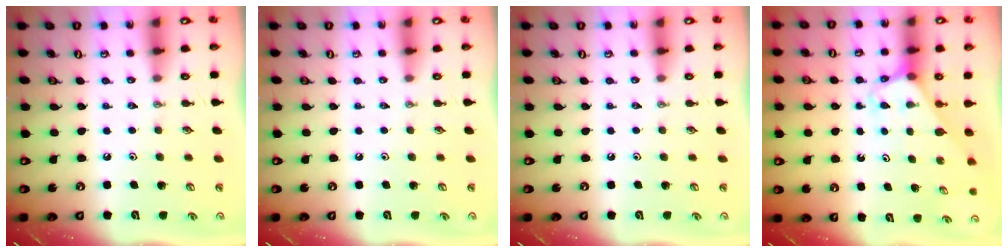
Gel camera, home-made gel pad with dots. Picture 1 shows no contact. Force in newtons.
{"total": 0.0}
{"total": 0.0}
{"total": 3.1, "press": 3.1, "slide": 0.2}